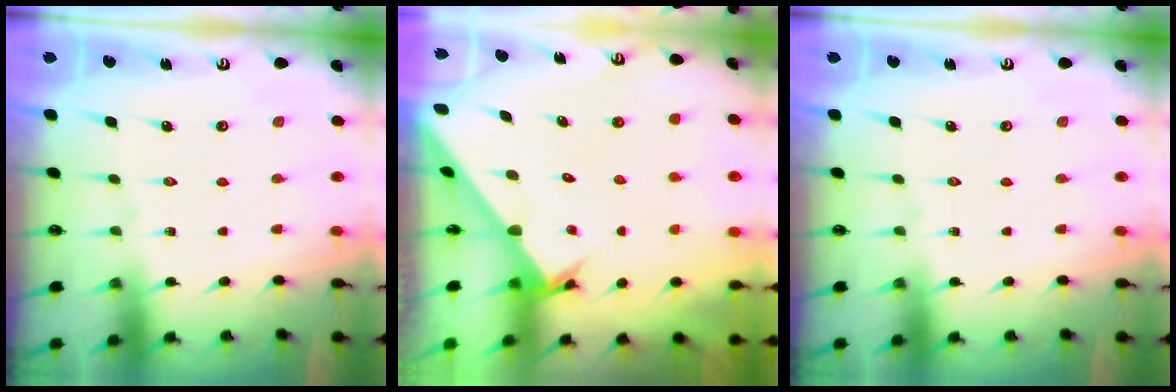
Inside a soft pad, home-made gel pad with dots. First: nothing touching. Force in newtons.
{"total": 2.7, "press": 2.7, "slide": 0.3}
{"total": 0.0}